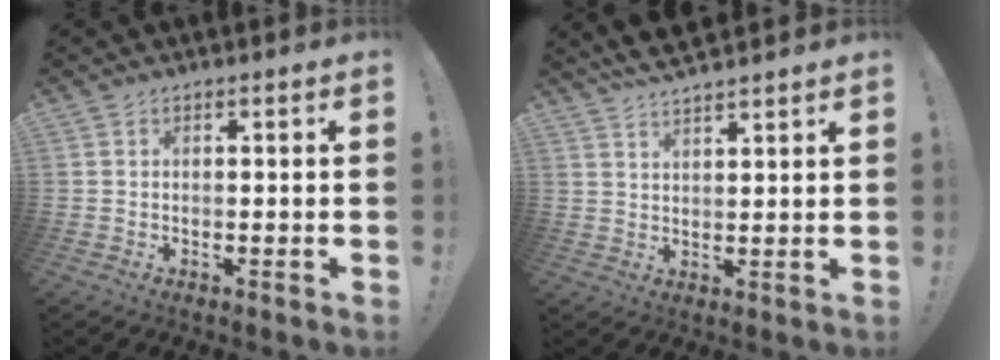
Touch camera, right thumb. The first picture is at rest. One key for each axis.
{"total": 5.2, "fx": 4.7, "fy": 1.0, "fz": 1.9, "tx": -0.041, "ty": -0.026, "tz": 0.090}